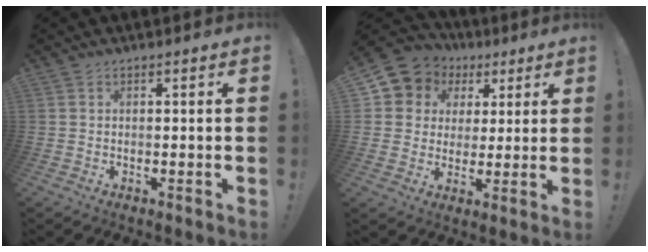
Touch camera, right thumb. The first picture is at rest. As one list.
[{"total": 9.0, "force": [3.6, 8.0, 1.8], "torque": [-0.029, -0.026, 0.076]}]